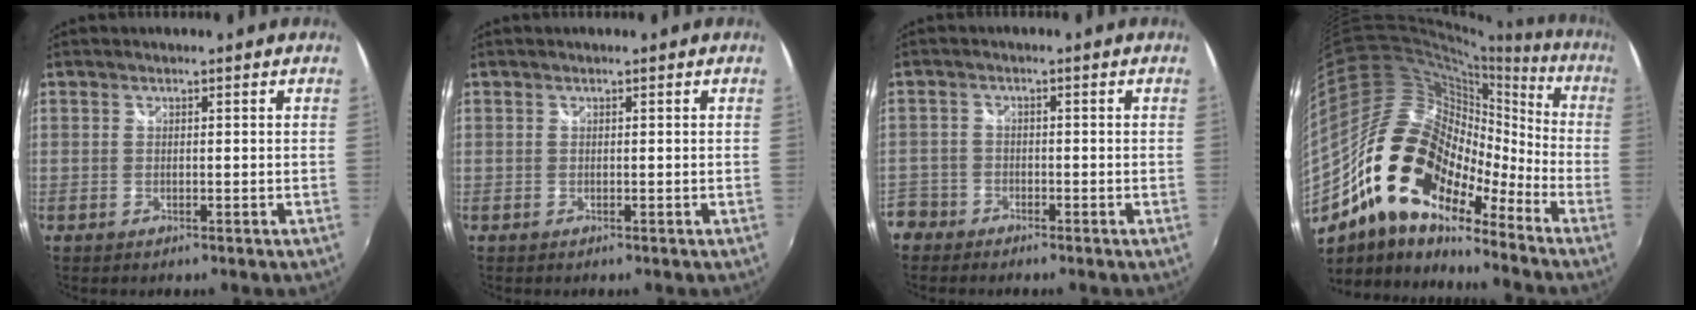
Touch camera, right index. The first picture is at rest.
{"total": 0.0}
{"total": 5.6, "force": [-3.7, 4.2, 0.7], "torque": [-0.038, 0.009, -0.077]}
{"total": 19.1, "force": [-12.5, 10.0, 10.3], "torque": [-0.176, 0.011, -0.234]}